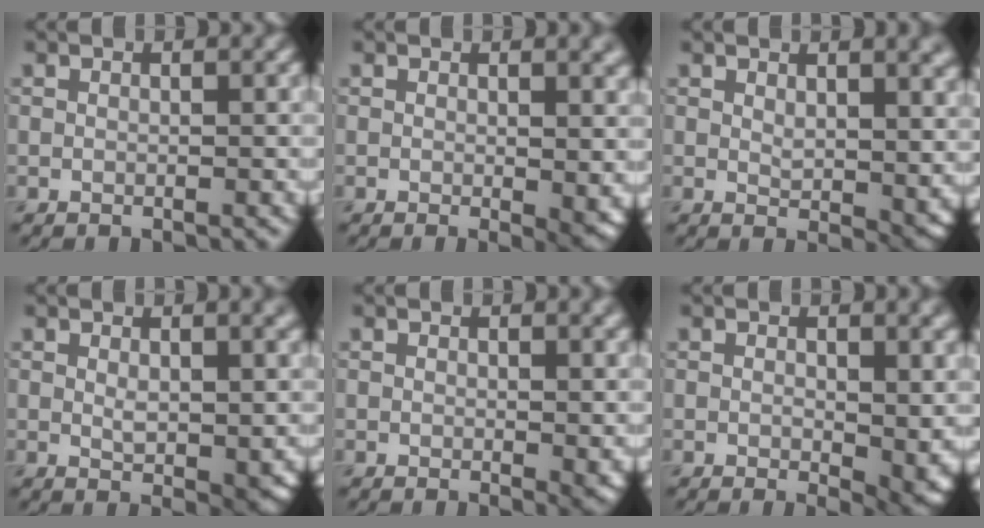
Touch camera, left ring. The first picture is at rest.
{"total": 3.8, "force": [0.6, 1.1, 3.6], "torque": [-0.031, -0.007, 0.009]}
{"total": 4.5, "force": [1.7, 2.2, 3.5], "torque": [-0.053, -0.011, 0.037]}
{"total": 3.4, "force": [0.8, 1.4, 3.0], "torque": [-0.043, -0.004, 0.016]}
{"total": 1.9, "force": [0.4, 0.3, 1.8], "torque": [-0.016, -0.007, 0.007]}
{"total": 5.6, "force": [-0.3, 2.7, 4.9], "torque": [-0.065, -0.014, 0.001]}